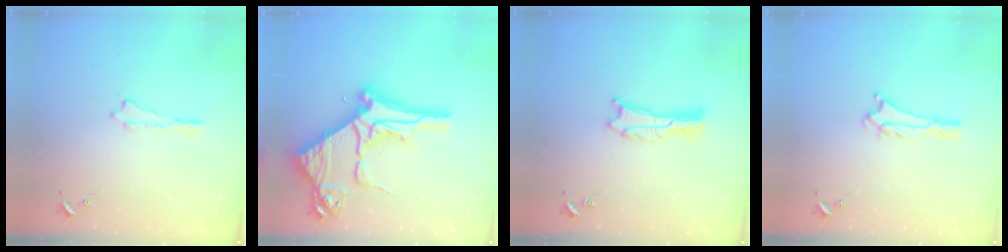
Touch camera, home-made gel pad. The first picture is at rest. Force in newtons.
{"total": 13.6, "press": 13.5, "slide": 1.1}
{"total": 1.1, "press": 1.1, "slide": 0.2}
{"total": 1.0, "press": 1.0, "slide": 0.1}